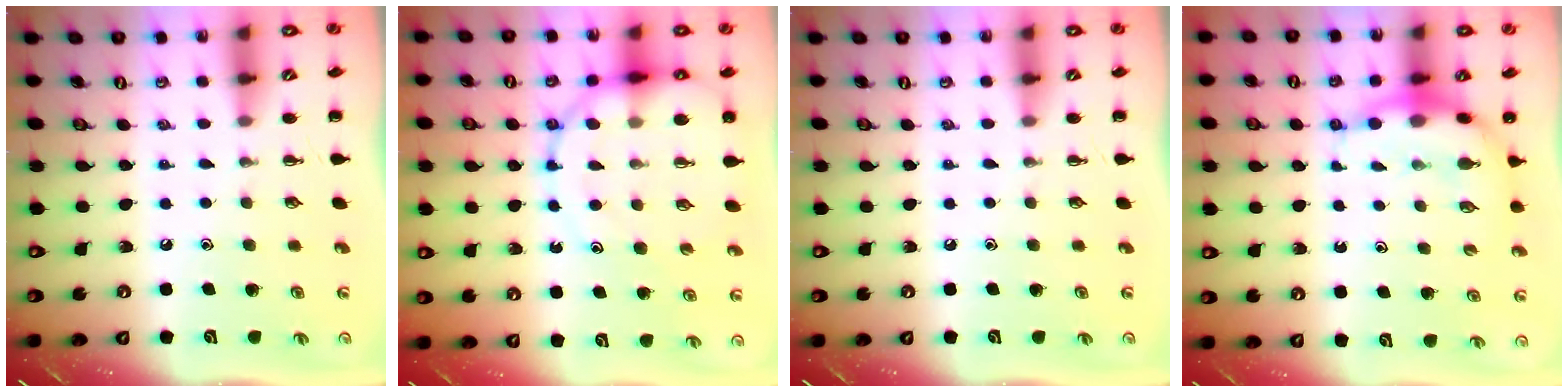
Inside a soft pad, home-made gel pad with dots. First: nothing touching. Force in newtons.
{"total": 13.9, "press": 13.6, "slide": 3.1}
{"total": 0.0}
{"total": 7.1, "press": 6.9, "slide": 1.6}